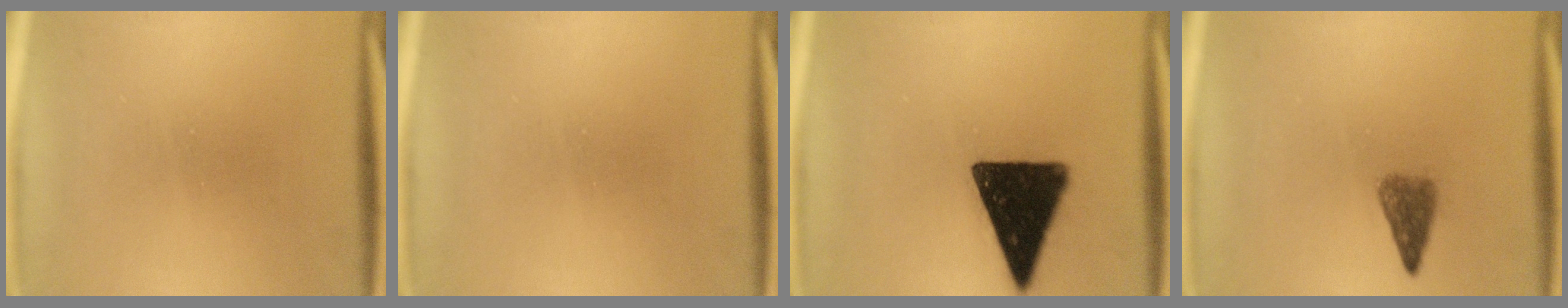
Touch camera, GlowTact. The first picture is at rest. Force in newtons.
{"total": 0.0}
{"total": 16.2}
{"total": 3.2}